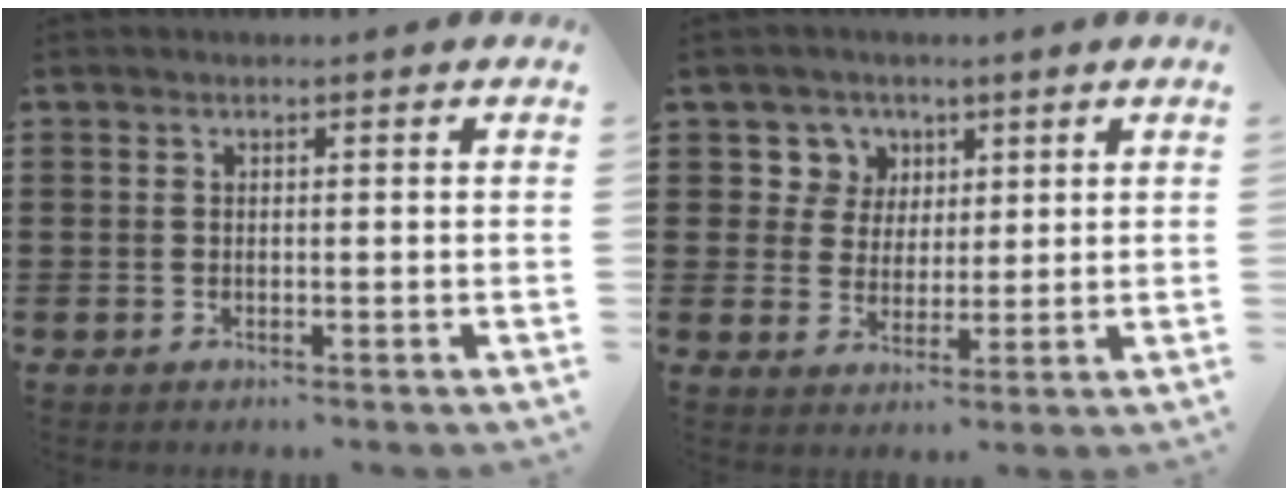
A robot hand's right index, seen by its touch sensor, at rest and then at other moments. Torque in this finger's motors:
{"motor_torque": [0.07, -0.06, 0.01, 0.00]}